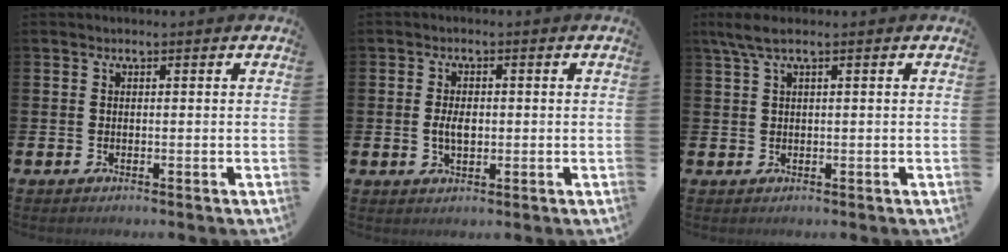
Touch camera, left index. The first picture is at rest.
{"total": 2.9, "force": [-0.2, 1.7, 2.4], "torque": [-0.038, 0.003, -0.007]}
{"total": 2.6, "force": [1.3, 0.3, 2.2], "torque": [-0.050, 0.005, 0.025]}